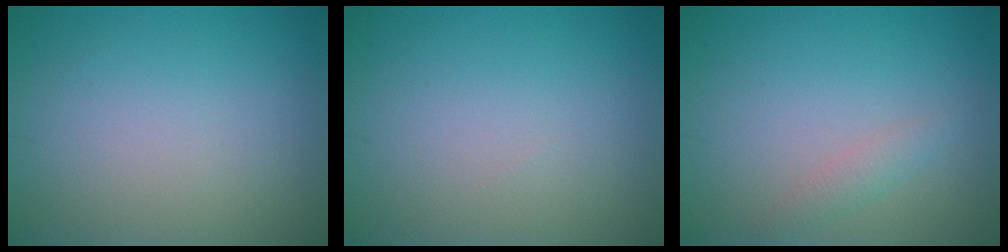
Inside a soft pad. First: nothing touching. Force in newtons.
{"total": 0.0}
{"total": 1.3, "press": 1.3, "slide": 0.1}